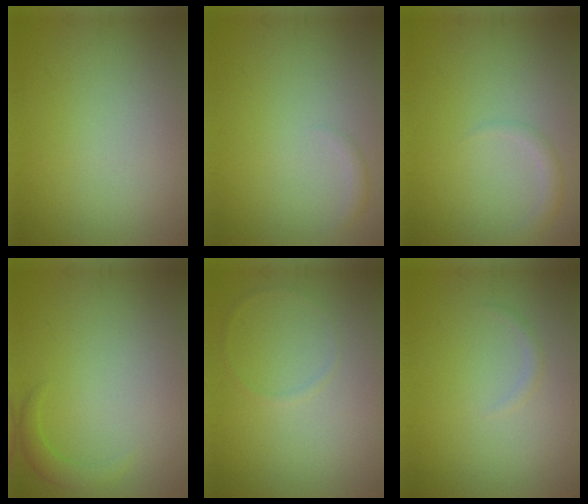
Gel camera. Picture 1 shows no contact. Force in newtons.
{"total": 0.8, "press": 0.8, "slide": 0.0}
{"total": 1.2, "press": 1.2, "slide": 0.1}
{"total": 1.6, "press": 1.6, "slide": 0.2}
{"total": 0.6, "press": 0.6, "slide": 0.1}
{"total": 0.6, "press": 0.6, "slide": 0.0}